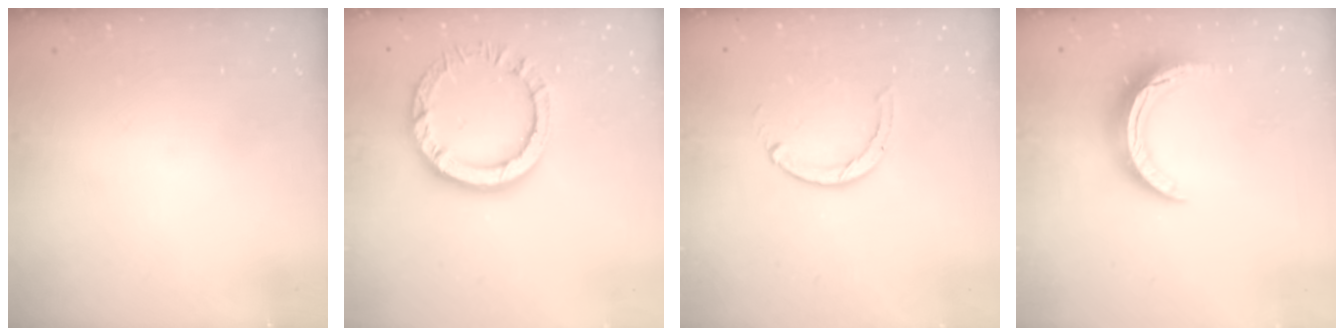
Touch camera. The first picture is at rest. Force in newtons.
{"total": 11.5, "press": 11.5, "slide": 0.8}
{"total": 2.0, "press": 2.0, "slide": 0.3}
{"total": 10.8, "press": 10.8, "slide": 0.5}